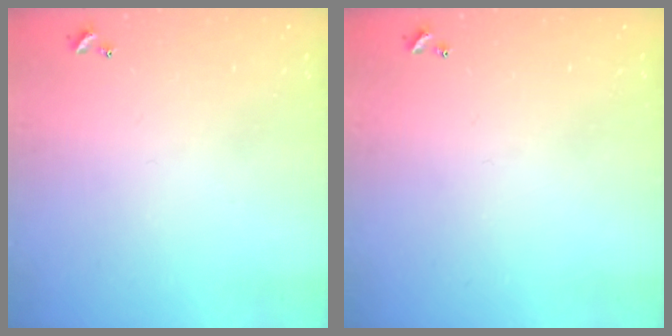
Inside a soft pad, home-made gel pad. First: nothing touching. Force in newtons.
{"total": 0.0}